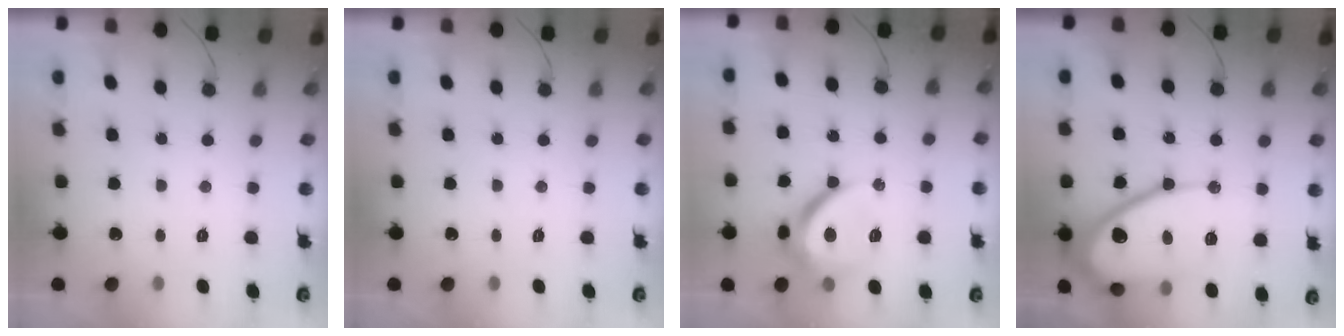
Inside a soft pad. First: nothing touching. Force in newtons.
{"total": 0.0}
{"total": 11.4, "press": 11.4, "slide": 0.7}
{"total": 19.7, "press": 19.6, "slide": 1.8}